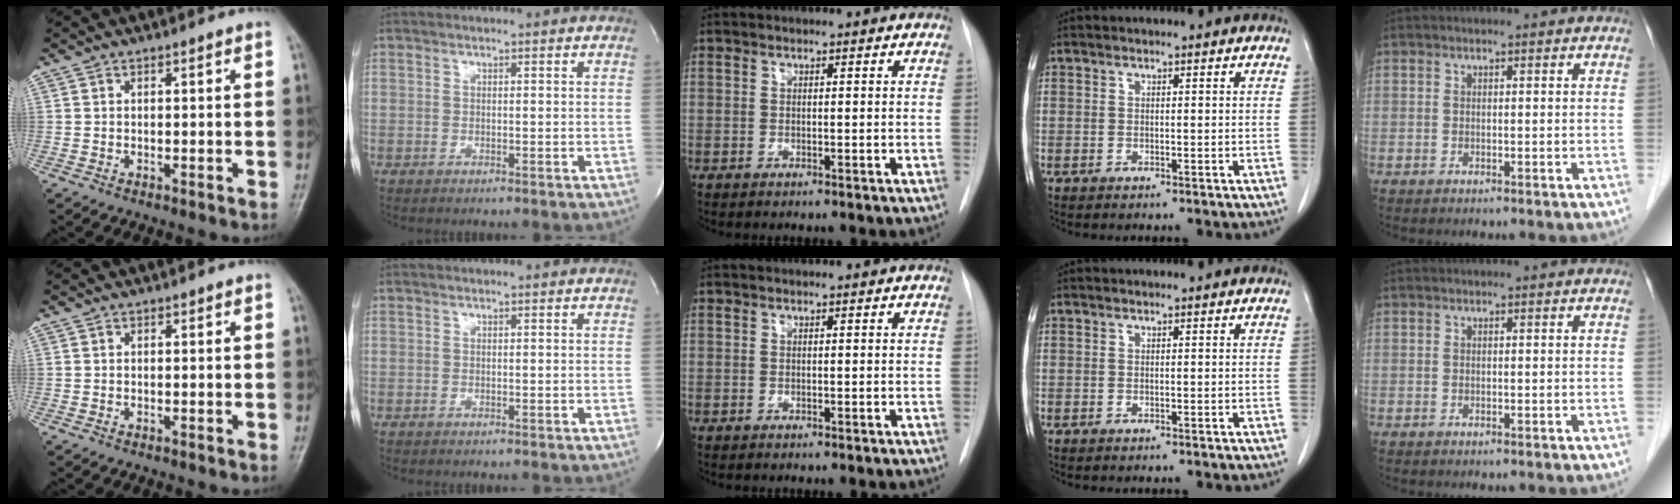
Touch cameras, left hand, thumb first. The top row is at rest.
{}